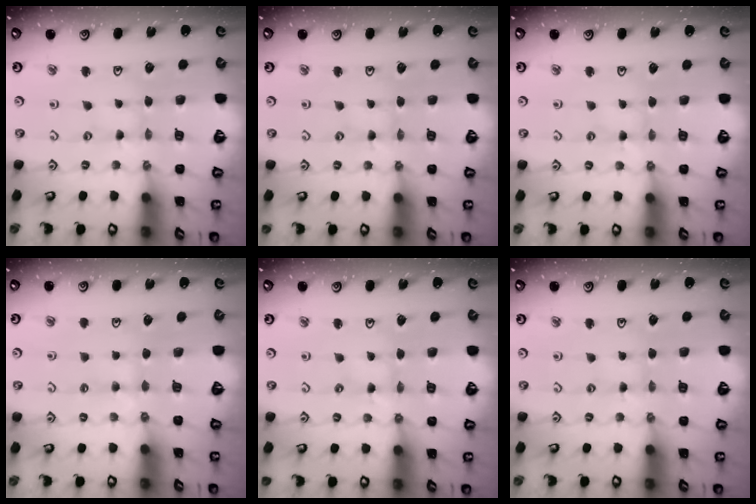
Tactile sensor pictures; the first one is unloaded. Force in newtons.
{"total": 0.6, "press": 0.6, "slide": 0.2}
{"total": 2.1, "press": 2.1, "slide": 0.4}
{"total": 3.1, "press": 3.1, "slide": 0.4}
{"total": 0.9, "press": 0.8, "slide": 0.2}
{"total": 1.9, "press": 1.9, "slide": 0.4}